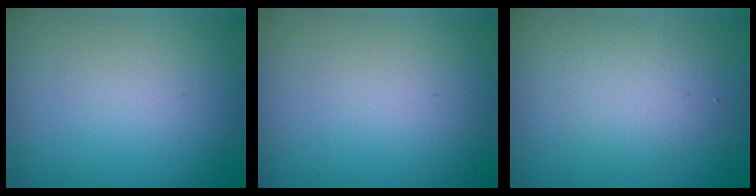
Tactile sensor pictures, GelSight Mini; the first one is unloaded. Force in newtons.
{"total": 0.0}
{"total": 2.5, "press": 2.5, "slide": 0.2}